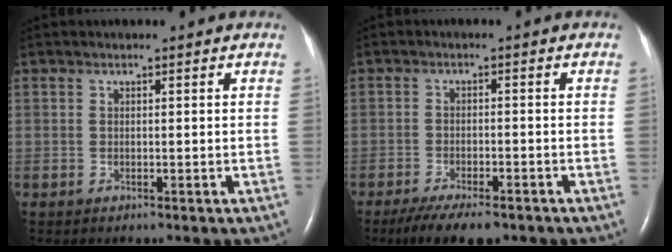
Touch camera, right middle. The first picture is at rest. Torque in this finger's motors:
{"motor_torque": [0.25, -0.19, 0.09, 0.03]}